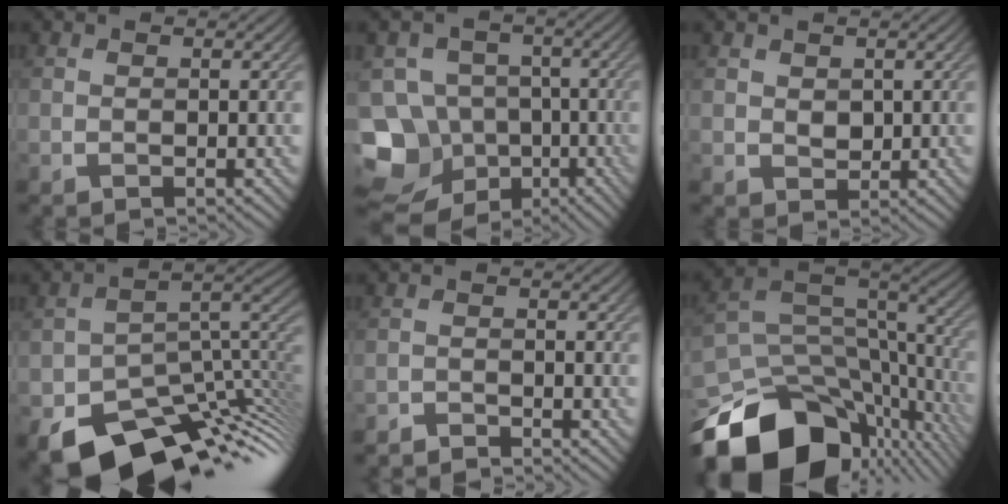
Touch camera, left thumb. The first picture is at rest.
{"total": 13.3, "force": [-6.0, 10.8, 5.0], "torque": [-0.149, -0.010, -0.102]}
{"total": 2.0, "force": [0.8, 1.7, 0.9], "torque": [-0.026, -0.004, 0.012]}
{"total": 13.7, "force": [-7.5, 8.3, 7.9], "torque": [-0.136, -0.041, -0.098]}
{"total": 2.2, "force": [-2.2, 0.1, 0.3], "torque": [-0.005, -0.002, -0.044]}
{"total": 17.6, "force": [-9.8, 10.2, 10.5], "torque": [-0.236, -0.044, -0.142]}